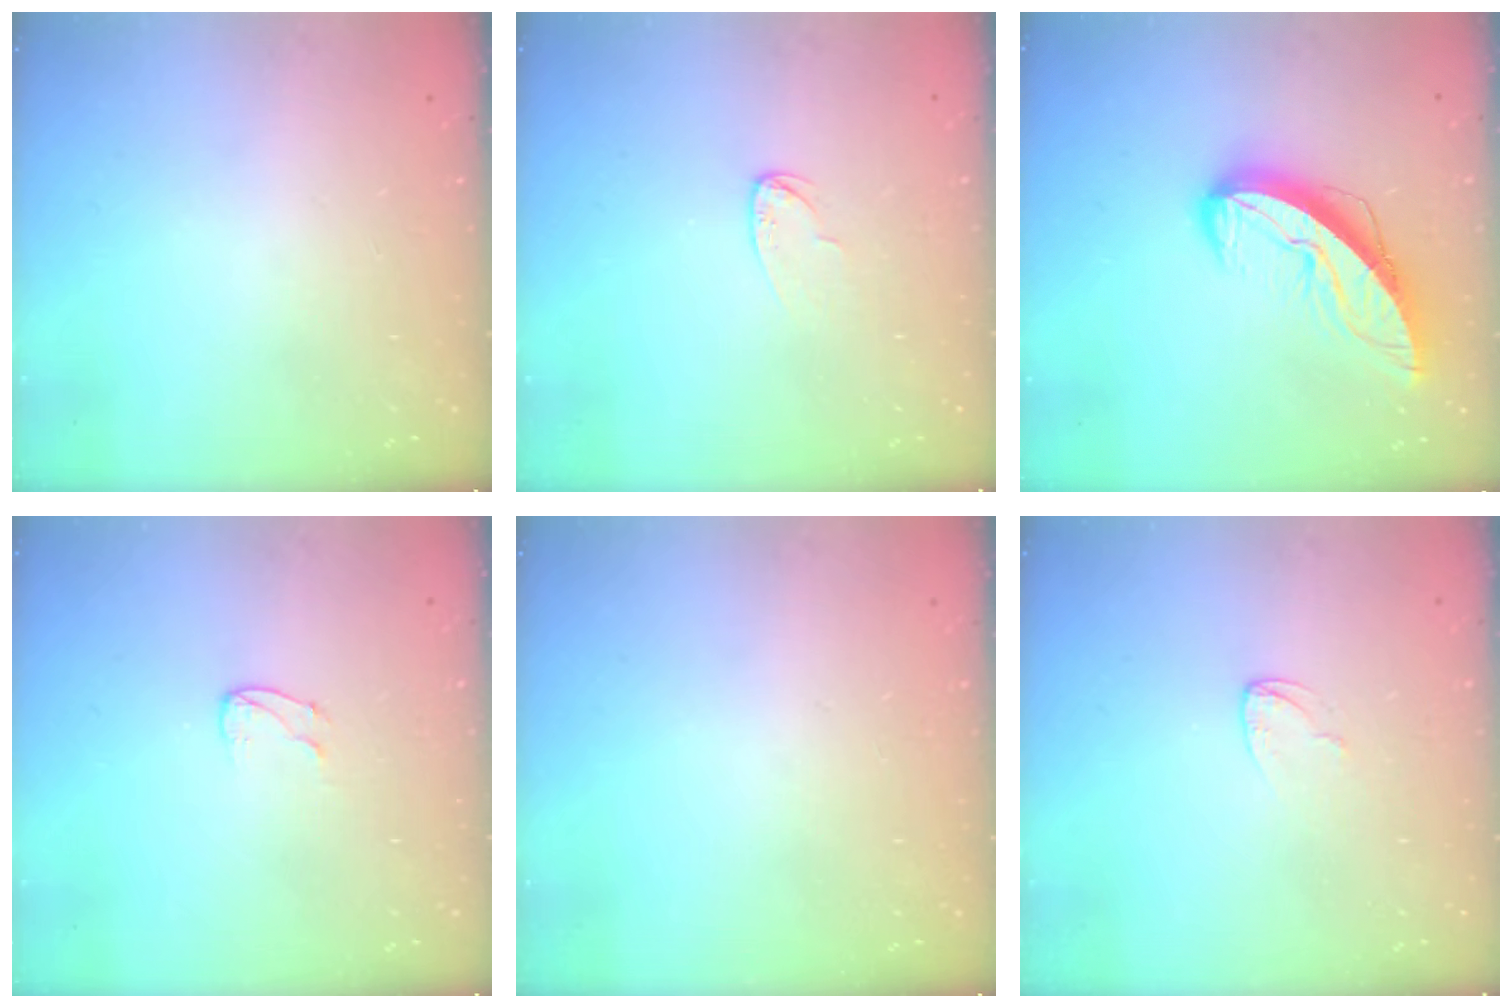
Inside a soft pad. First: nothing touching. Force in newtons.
{"total": 3.9, "press": 3.9, "slide": 0.3}
{"total": 11.9, "press": 11.8, "slide": 0.9}
{"total": 4.4, "press": 4.3, "slide": 0.5}
{"total": 0.0}
{"total": 3.9, "press": 3.9, "slide": 0.4}